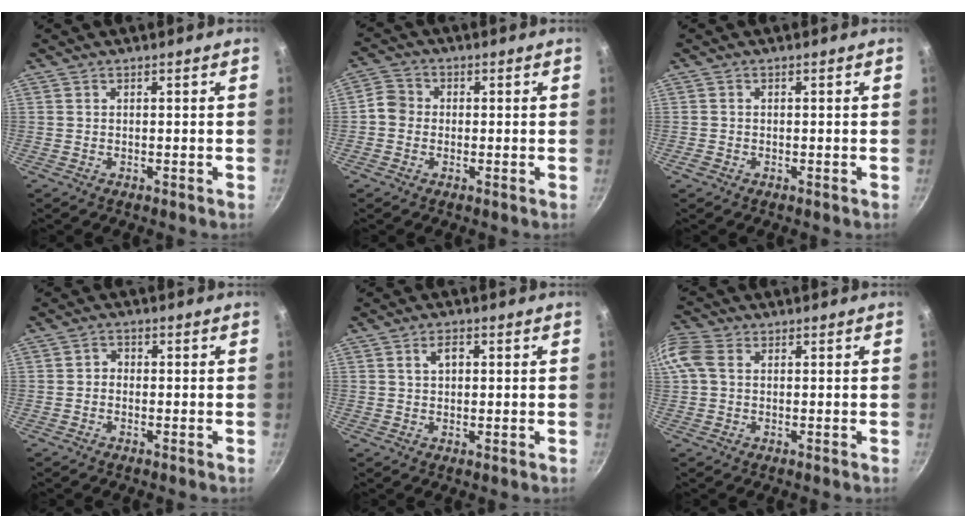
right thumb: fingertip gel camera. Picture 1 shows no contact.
{"total": 4.1, "force": [-0.6, 3.7, 1.7], "torque": [-0.013, 0.012, -0.025]}
{"total": 1.1, "force": [-0.6, 0.8, 0.3], "torque": [-0.006, 0.001, -0.011]}
{"total": 1.7, "force": [-0.5, 1.4, 0.7], "torque": [-0.010, 0.010, -0.013]}
{"total": 3.2, "force": [0.9, 1.9, 2.3], "torque": [-0.033, 0.003, 0.013]}
{"total": 5.6, "force": [1.2, 4.0, 3.8], "torque": [-0.086, 0.017, 0.014]}